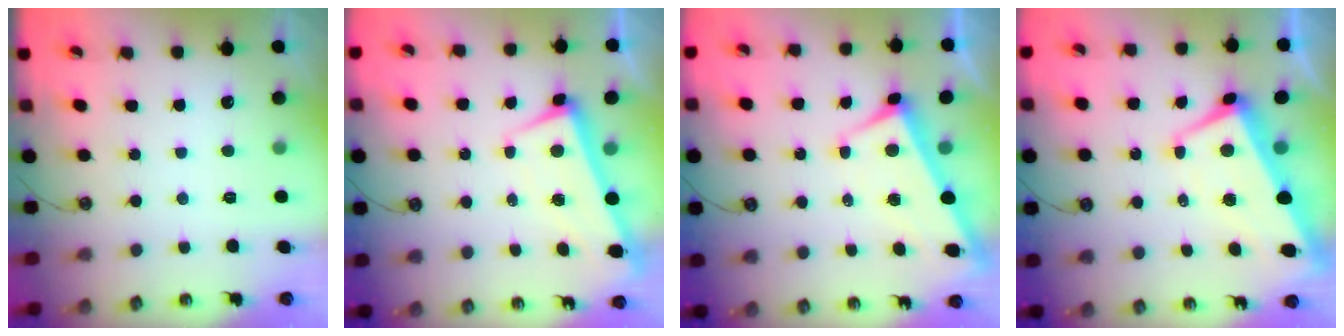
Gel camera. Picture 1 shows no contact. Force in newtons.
{"total": 1.8, "press": 0.8, "slide": 1.6}
{"total": 2.9, "press": 2.8, "slide": 0.9}
{"total": 1.7, "press": 1.1, "slide": 1.3}